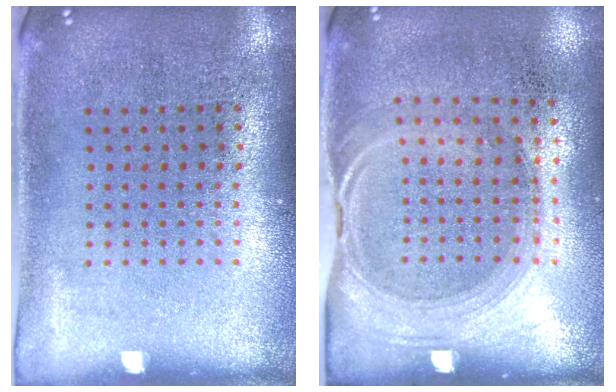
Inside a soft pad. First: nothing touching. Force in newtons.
{"total": 1.5, "press": 1.3, "slide": 0.7}